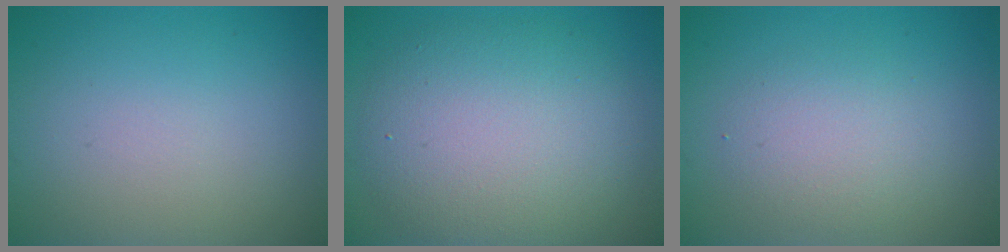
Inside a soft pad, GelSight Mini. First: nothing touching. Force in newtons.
{"total": 8.1, "press": 8.1, "slide": 0.3}
{"total": 2.7, "press": 2.7, "slide": 0.2}